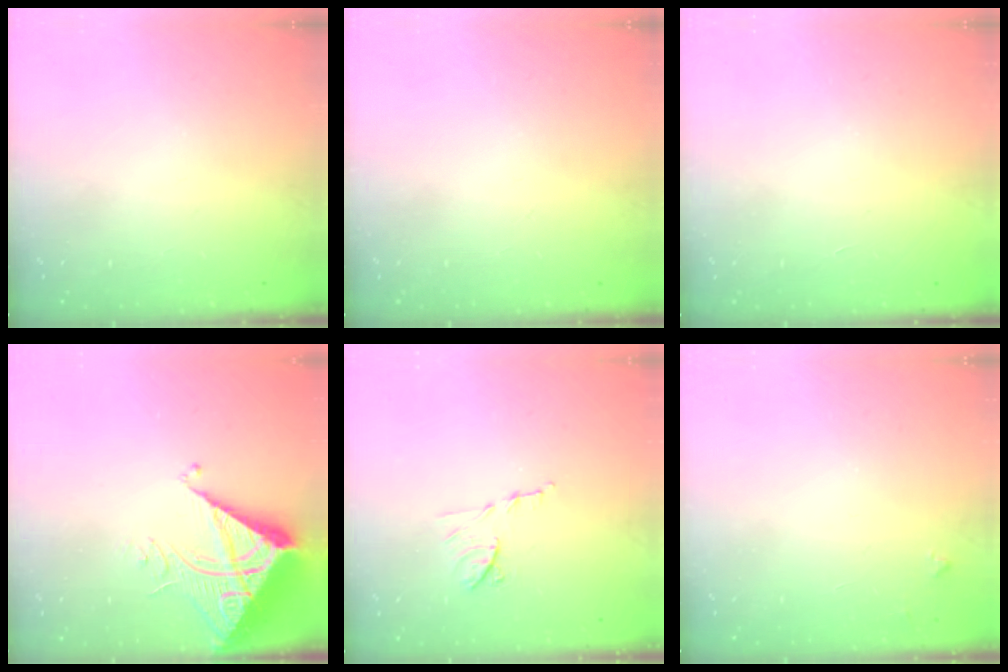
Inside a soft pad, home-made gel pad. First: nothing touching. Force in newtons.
{"total": 0.0}
{"total": 1.6, "press": 1.6, "slide": 0.1}
{"total": 9.8, "press": 9.8, "slide": 1.0}
{"total": 7.4, "press": 7.4, "slide": 0.4}
{"total": 3.8, "press": 3.7, "slide": 0.4}